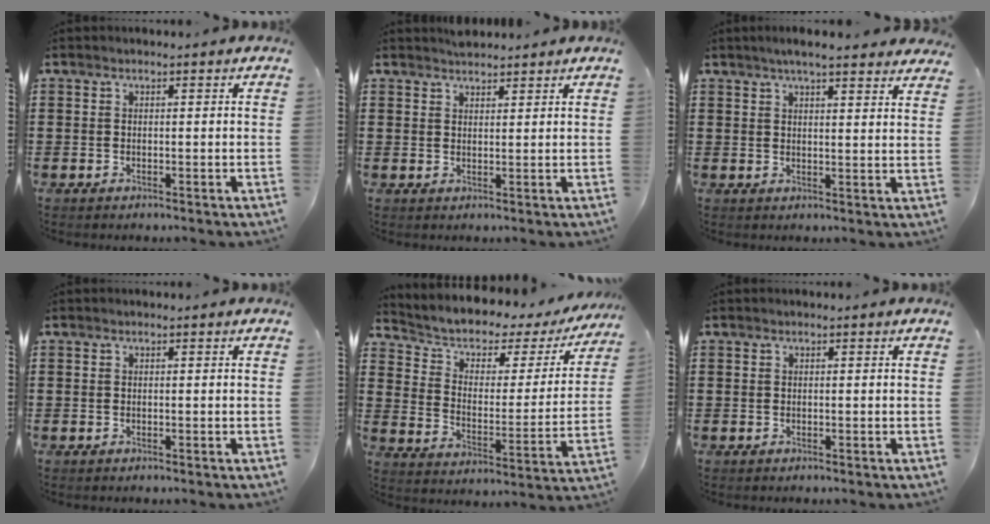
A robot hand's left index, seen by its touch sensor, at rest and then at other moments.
{"total": 2.2, "force": [2.0, 0.9, -0.2], "torque": [0.000, 0.003, 0.041]}
{"total": 4.4, "force": [3.9, 0.0, 2.0], "torque": [-0.048, -0.005, 0.071]}
{"total": 0.0}
{"total": 3.5, "force": [2.1, 2.3, 1.5], "torque": [-0.050, -0.020, 0.026]}
{"total": 0.0}